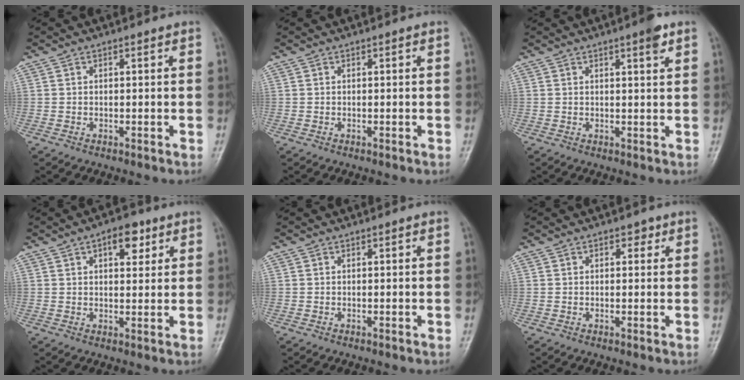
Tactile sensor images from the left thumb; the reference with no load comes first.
{"total": 0.0}
{"total": 2.9, "force": [1.8, 0.4, 2.3], "torque": [-0.031, -0.009, 0.024]}
{"total": 5.9, "force": [2.9, 3.1, 4.1], "torque": [-0.035, -0.009, 0.038]}
{"total": 0.0}
{"total": 1.8, "force": [0.9, 1.1, 1.0], "torque": [0.000, 0.000, 0.009]}